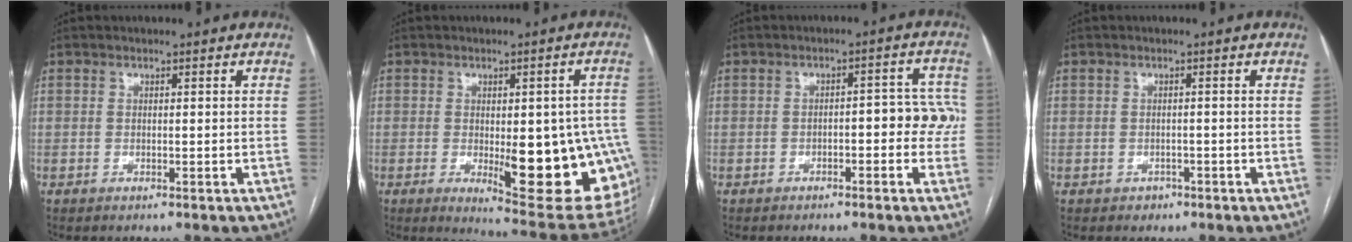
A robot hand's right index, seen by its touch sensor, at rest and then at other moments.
{"total": 17.4, "force": [-3.6, 5.5, 16.1], "torque": [-0.132, 0.006, -0.023]}
{"total": 5.8, "force": [-1.2, 2.4, 5.1], "torque": [-0.053, 0.031, -0.017]}
{"total": 1.3, "force": [-0.8, 1.0, 0.1], "torque": [-0.003, 0.003, -0.011]}